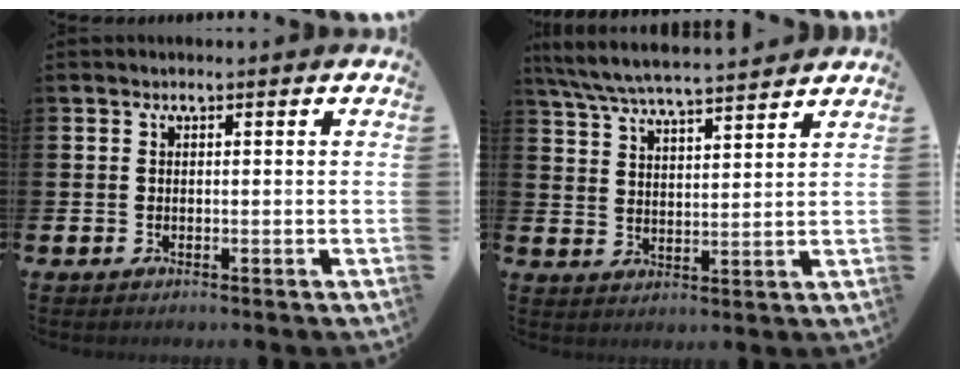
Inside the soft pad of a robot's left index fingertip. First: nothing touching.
{"total": 6.6, "force": [6.3, 0.4, 2.0], "torque": [-0.060, -0.036, 0.113]}